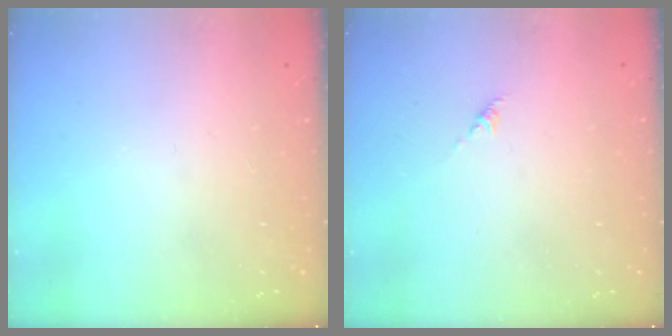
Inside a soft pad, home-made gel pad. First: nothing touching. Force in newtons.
{"total": 0.0}